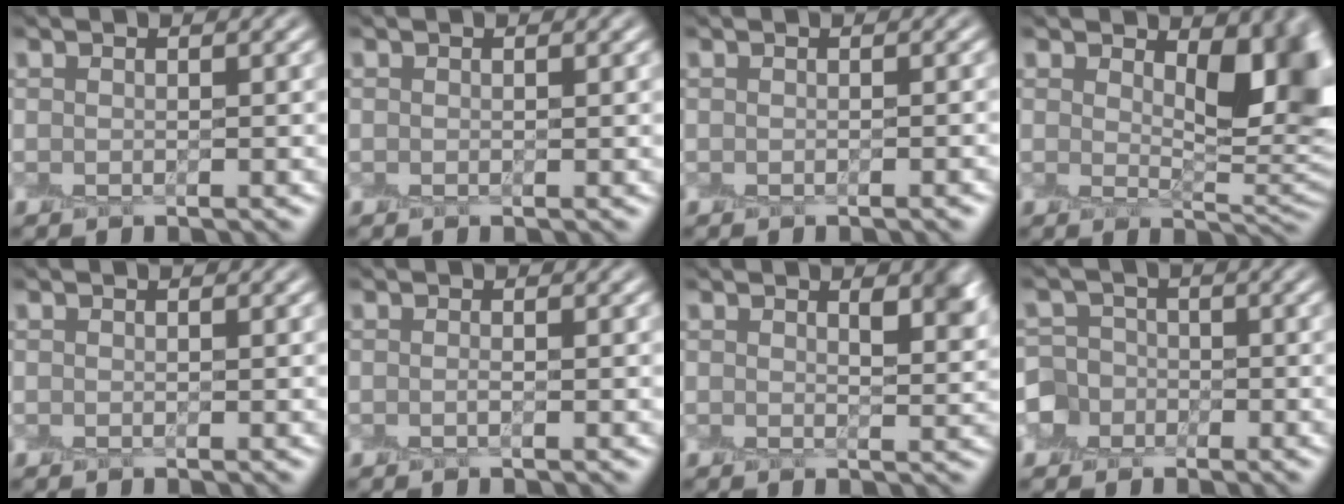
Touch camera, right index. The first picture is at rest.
{"total": 0.0}
{"total": 0.8, "force": [-0.5, 0.1, 0.6], "torque": [-0.007, 0.000, -0.005]}
{"total": 6.1, "force": [1.9, 3.0, 4.9], "torque": [-0.064, -0.011, 0.033]}
{"total": 0.0}
{"total": 0.5, "force": [-0.2, 0.1, 0.5], "torque": [-0.011, -0.001, -0.003]}
{"total": 2.4, "force": [1.2, 1.0, 1.8], "torque": [-0.021, -0.005, 0.017]}
{"total": 4.8, "force": [-2.1, 4.2, 1.2], "torque": [-0.005, 0.008, -0.058]}